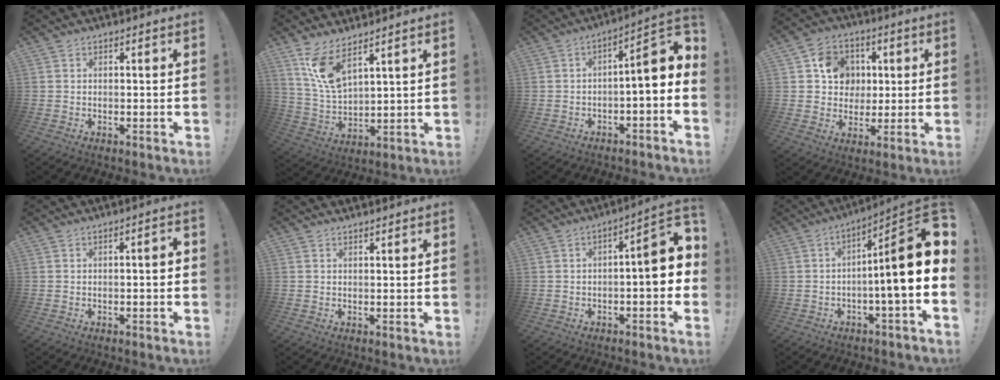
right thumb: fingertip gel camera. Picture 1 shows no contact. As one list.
[{"total": 11.0, "force": [7.6, 4.1, 6.8], "torque": [-0.134, -0.036, 0.144]}, {"total": 7.9, "force": [-0.1, 0.7, 7.9], "torque": [-0.110, -0.017, -0.009]}, {"total": 11.9, "force": [2.4, 10.8, 4.4], "torque": [-0.060, 0.003, 0.052]}, {"total": 2.1, "force": [-0.5, 0.1, 2.0], "torque": [-0.036, 0.002, -0.009]}, {"total": 1.0, "force": [0.9, -0.3, 0.2], "torque": [0.003, -0.005, 0.016]}, {"total": 9.0, "force": [-0.6, 1.8, 8.8], "torque": [-0.120, -0.005, -0.014]}, {"total": 16.1, "force": [0.5, 0.6, 16.1], "torque": [-0.246, -0.013, 0.000]}]